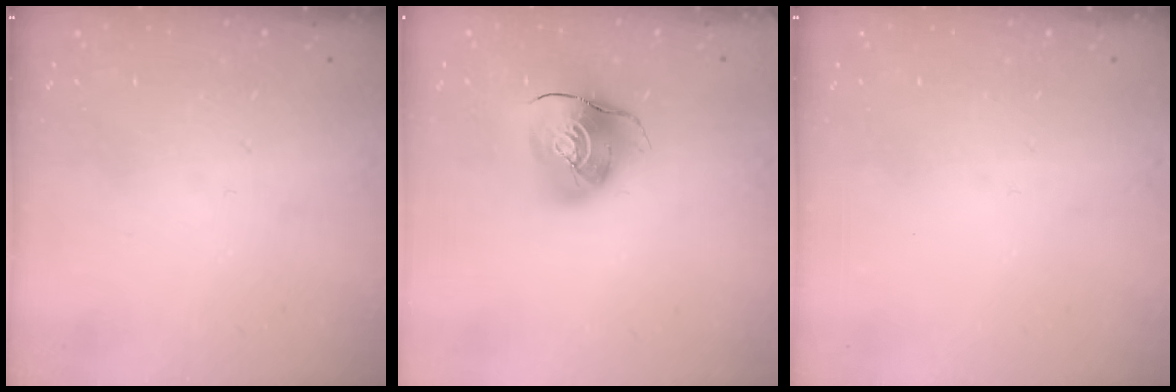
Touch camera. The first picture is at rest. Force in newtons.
{"total": 10.6, "press": 10.5, "slide": 1.5}
{"total": 0.0}